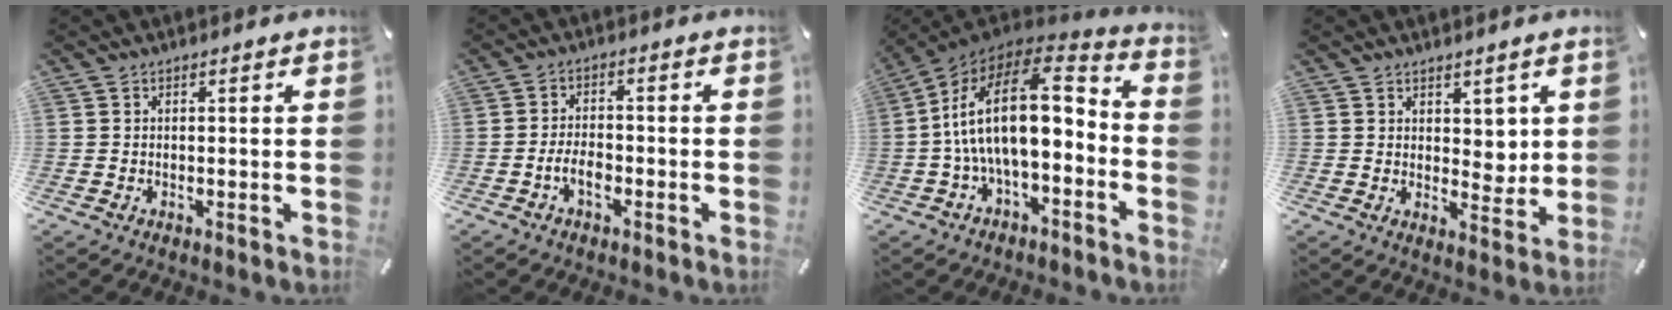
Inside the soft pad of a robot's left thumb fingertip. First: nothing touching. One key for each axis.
{"total": 4.5, "fx": -2.1, "fy": 2.3, "fz": 3.2, "tx": -0.059, "ty": 0.011, "tz": -0.038}
{"total": 20.7, "fx": 0.7, "fy": 10.6, "fz": 17.8, "tx": -0.328, "ty": 0.000, "tz": 0.013}
{"total": 5.2, "fx": 2.4, "fy": 3.8, "fz": 2.7, "tx": -0.020, "ty": -0.014, "tz": 0.039}